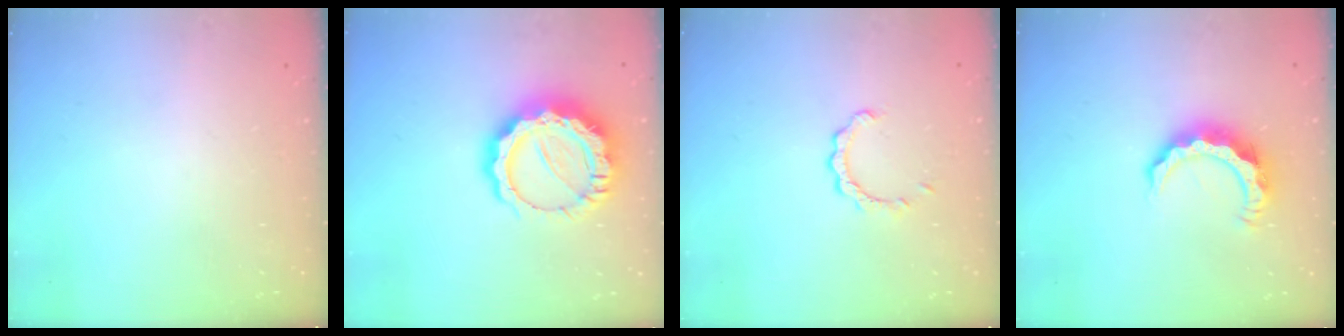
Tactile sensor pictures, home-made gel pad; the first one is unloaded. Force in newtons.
{"total": 15.7, "press": 15.6, "slide": 1.5}
{"total": 2.1, "press": 2.1, "slide": 0.2}
{"total": 9.0, "press": 9.0, "slide": 0.4}